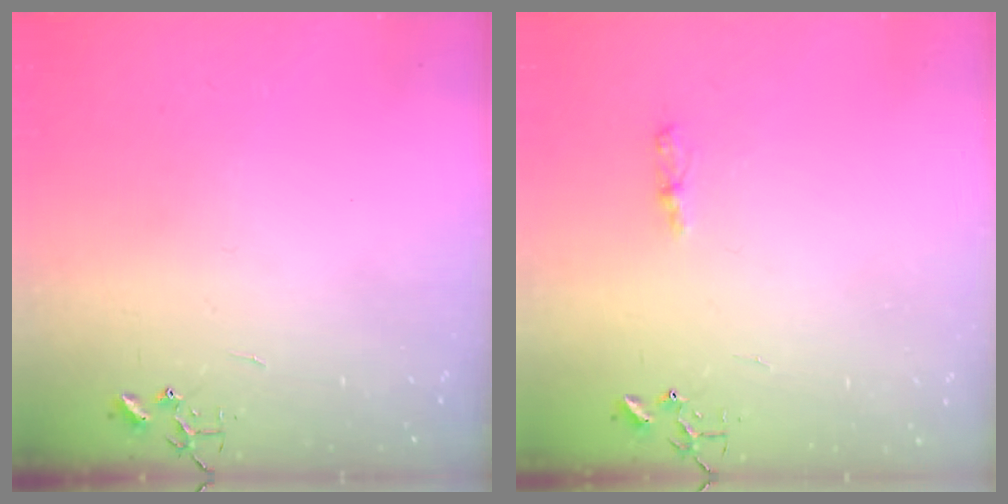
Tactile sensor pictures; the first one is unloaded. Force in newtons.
{"total": 4.2, "press": 4.1, "slide": 0.5}